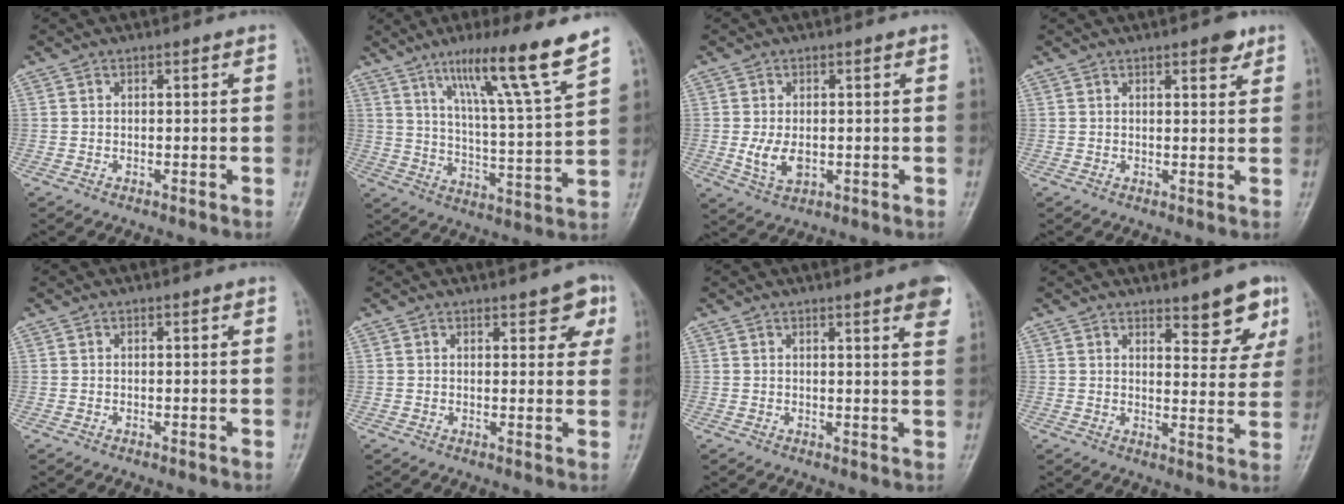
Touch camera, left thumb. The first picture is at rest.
{"total": 15.5, "force": [10.2, -0.3, 11.6], "torque": [-0.181, -0.056, 0.165]}
{"total": 4.7, "force": [-0.4, 2.9, 3.7], "torque": [-0.069, -0.010, -0.002]}
{"total": 3.3, "force": [2.1, 1.1, 2.2], "torque": [-0.021, -0.010, 0.025]}
{"total": 0.0}
{"total": 5.0, "force": [2.7, 2.4, 3.5], "torque": [-0.013, -0.009, 0.027]}
{"total": 6.2, "force": [3.9, 0.7, 4.8], "torque": [-0.048, -0.009, 0.040]}
{"total": 7.9, "force": [5.4, 2.7, 5.0], "torque": [-0.032, -0.035, 0.071]}